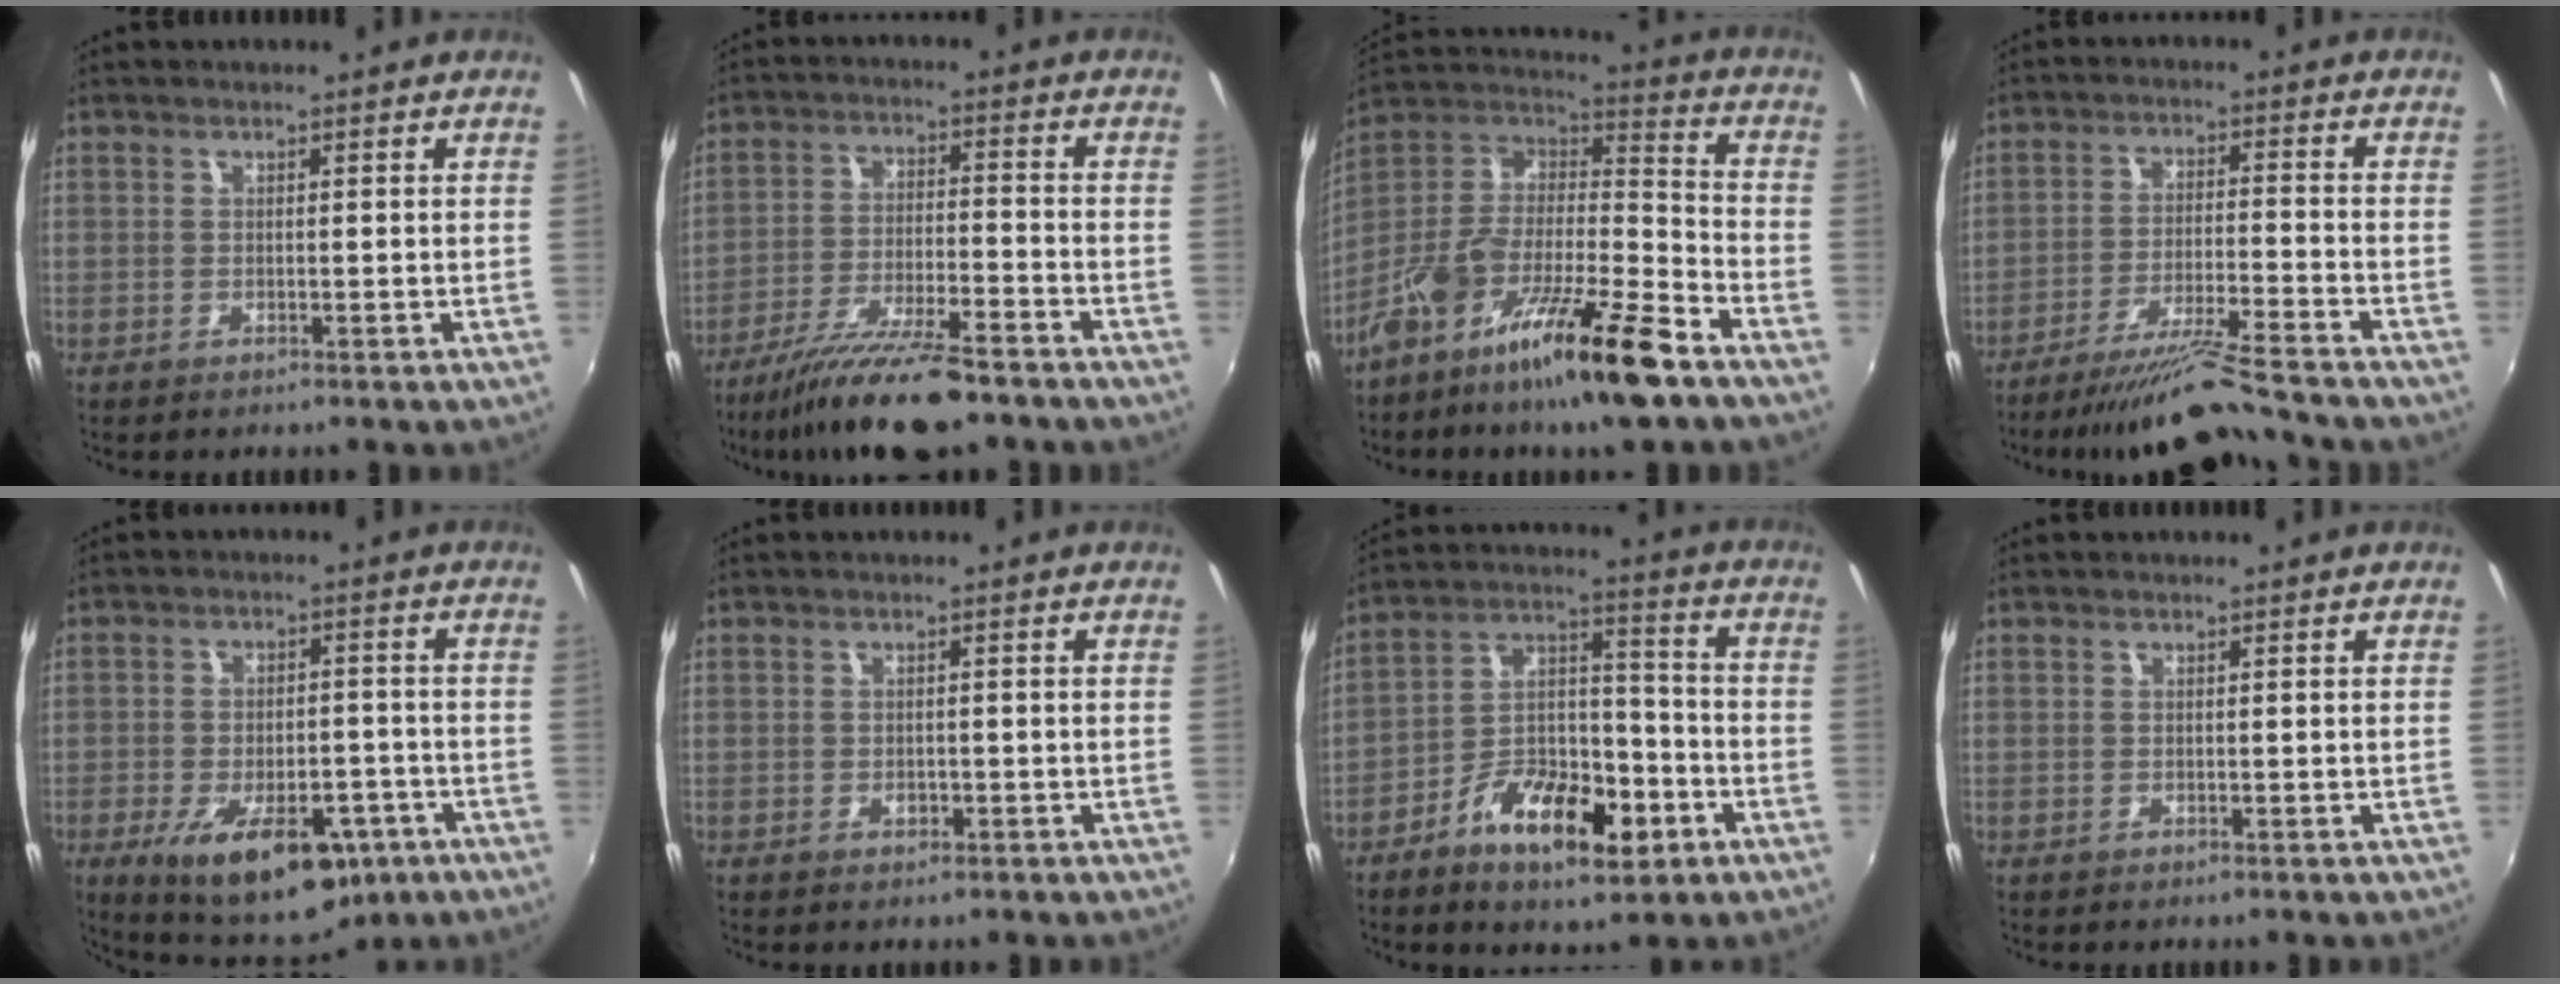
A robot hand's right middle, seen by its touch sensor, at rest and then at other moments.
{"total": 14.4, "force": [-11.6, 2.2, 8.2], "torque": [-0.167, -0.026, -0.200]}
{"total": 19.1, "force": [-12.2, 3.6, 14.2], "torque": [-0.256, -0.005, -0.224]}
{"total": 10.9, "force": [-9.9, -1.6, 4.2], "torque": [-0.094, -0.009, -0.172]}
{"total": 17.0, "force": [-8.9, 8.4, 11.8], "torque": [-0.218, -0.024, -0.117]}
{"total": 1.3, "force": [-0.6, 1.0, 0.5], "torque": [-0.008, -0.001, -0.008]}
{"total": 14.8, "force": [-7.5, 6.6, 10.9], "torque": [-0.194, 0.012, -0.122]}
{"total": 0.0}